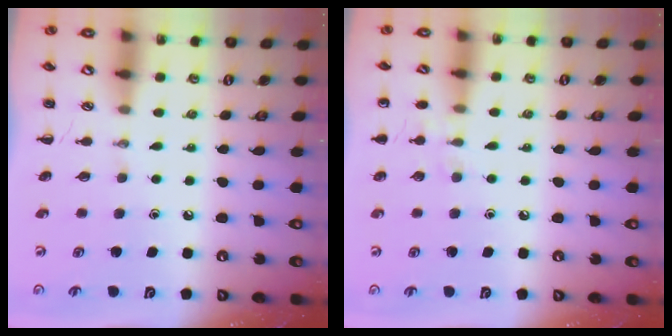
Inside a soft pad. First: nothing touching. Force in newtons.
{"total": 5.3, "press": 5.0, "slide": 1.8}